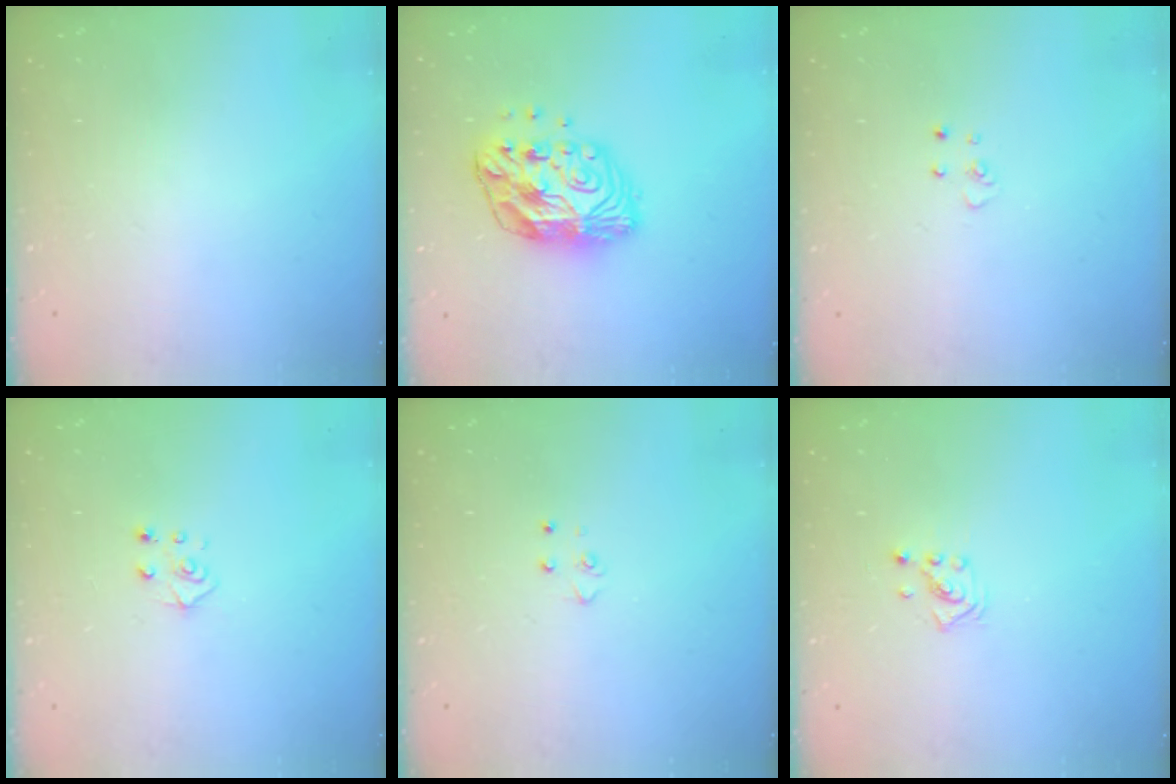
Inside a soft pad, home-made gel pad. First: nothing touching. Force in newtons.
{"total": 12.5, "press": 12.5, "slide": 0.9}
{"total": 3.4, "press": 3.4, "slide": 0.3}
{"total": 5.4, "press": 5.3, "slide": 0.4}
{"total": 3.6, "press": 3.6, "slide": 0.4}
{"total": 1.4, "press": 1.4, "slide": 0.1}